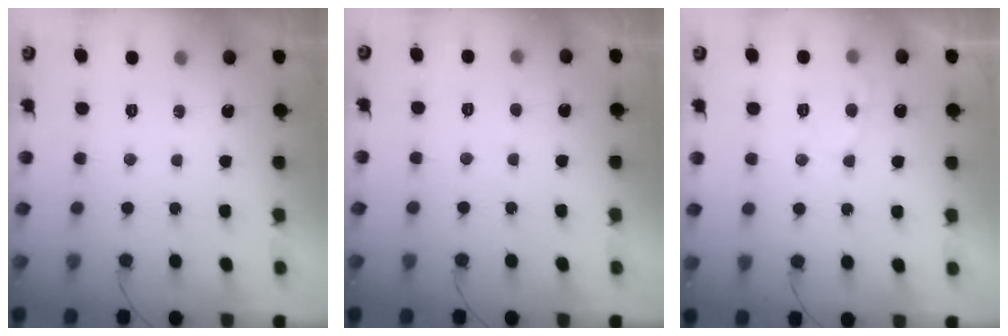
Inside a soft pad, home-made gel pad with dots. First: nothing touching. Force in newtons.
{"total": 1.3, "press": 1.3, "slide": 0.1}
{"total": 3.5, "press": 3.5, "slide": 0.4}